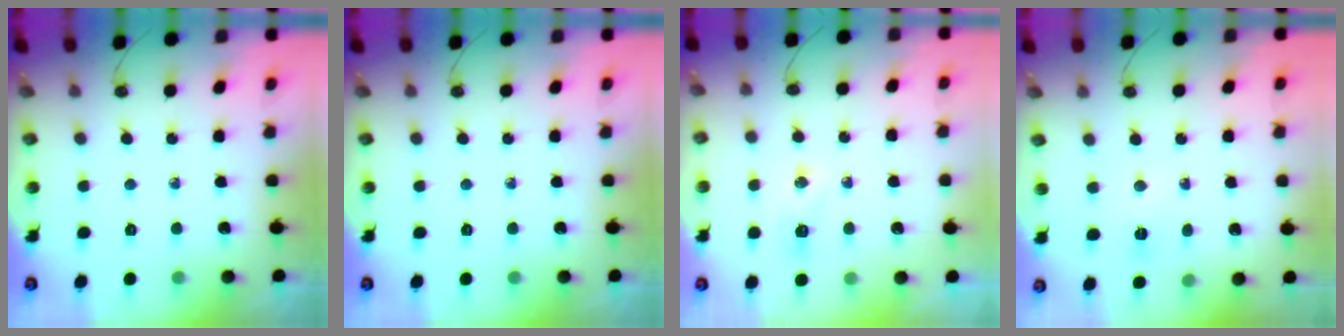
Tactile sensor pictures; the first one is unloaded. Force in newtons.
{"total": 0.0}
{"total": 4.6, "press": 4.6, "slide": 0.7}
{"total": 18.5, "press": 4.2, "slide": 18.0}